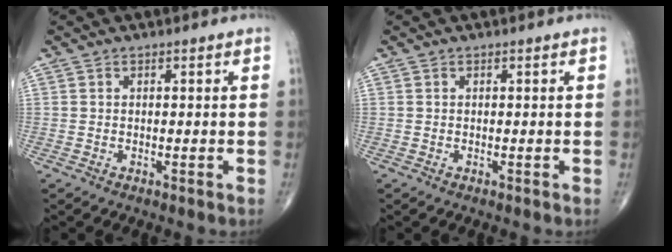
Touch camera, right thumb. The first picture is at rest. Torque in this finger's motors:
{"motor_torque": [0.01, 0.01, 0.08, 0.08, 0.00]}